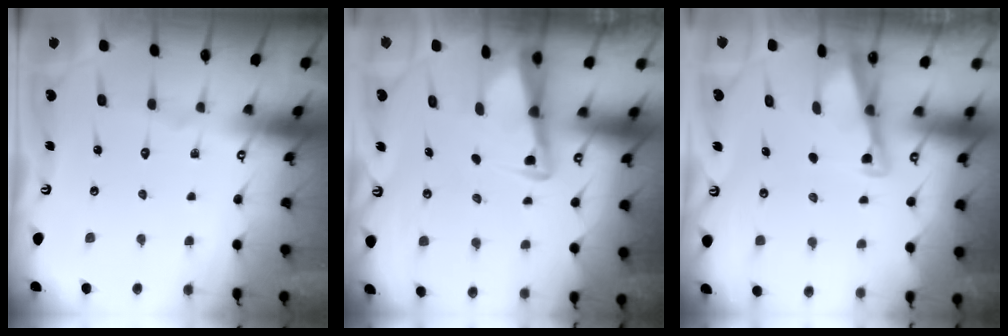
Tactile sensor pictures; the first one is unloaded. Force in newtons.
{"total": 3.4, "press": 3.4, "slide": 0.2}
{"total": 2.8, "press": 2.8, "slide": 0.3}